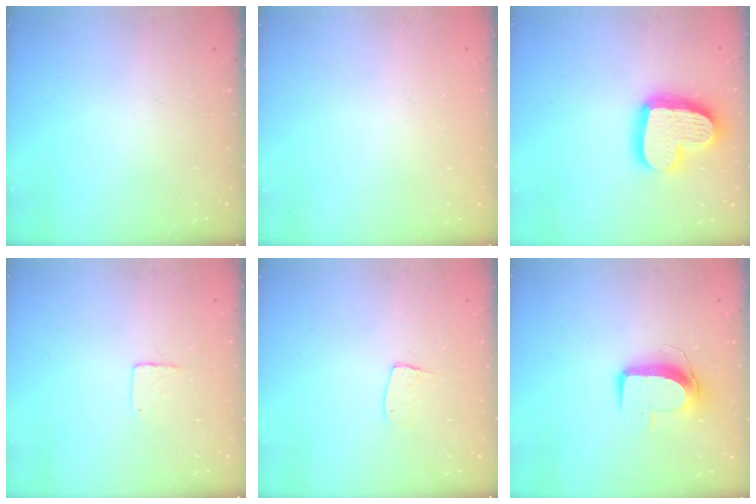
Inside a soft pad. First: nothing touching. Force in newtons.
{"total": 0.0}
{"total": 20.5, "press": 20.4, "slide": 1.5}
{"total": 3.9, "press": 3.9, "slide": 0.3}
{"total": 5.2, "press": 5.2, "slide": 0.3}
{"total": 9.6, "press": 9.6, "slide": 0.7}